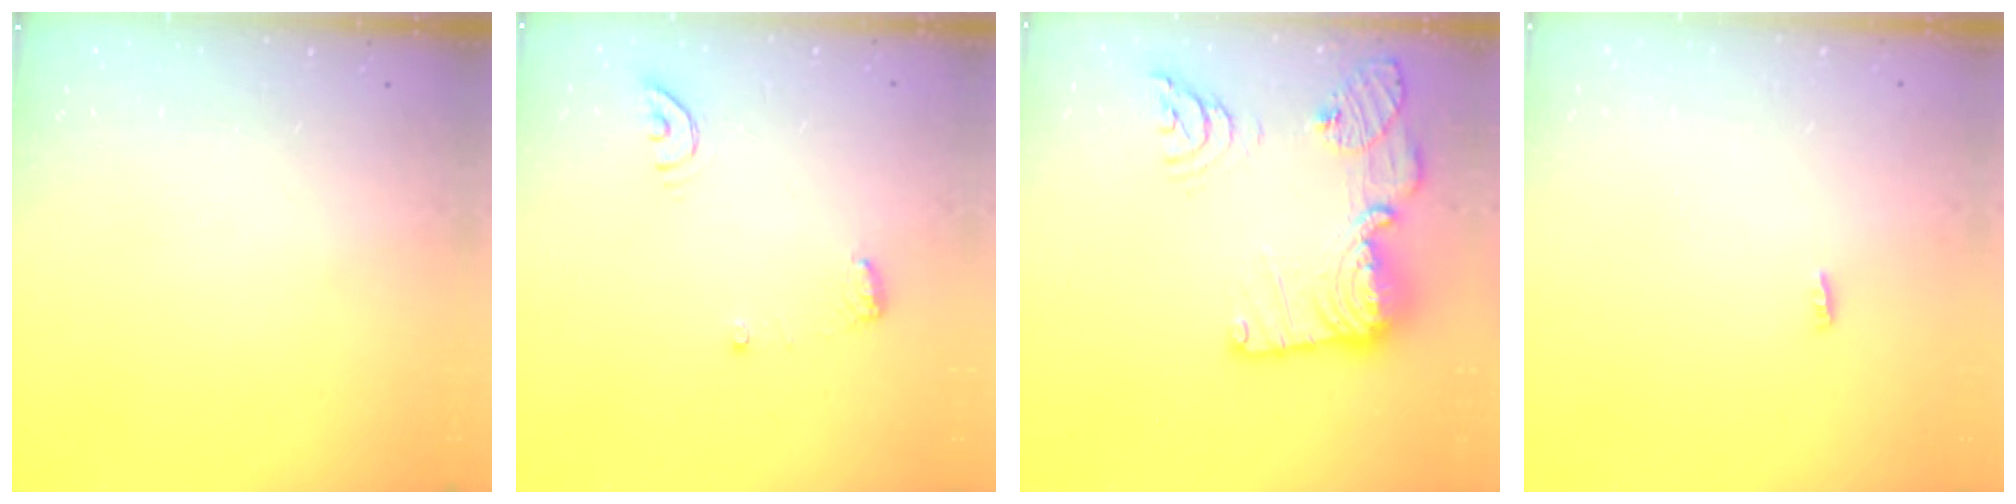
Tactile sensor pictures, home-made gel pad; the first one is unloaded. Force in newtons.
{"total": 6.4, "press": 6.4, "slide": 0.6}
{"total": 22.8, "press": 22.7, "slide": 2.3}
{"total": 2.3, "press": 2.1, "slide": 0.8}